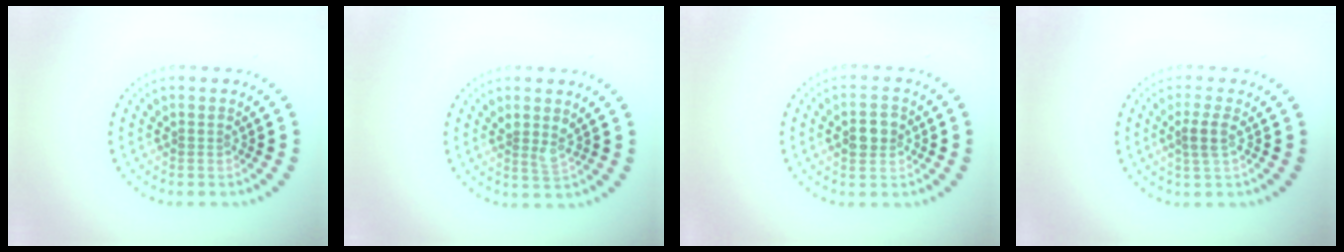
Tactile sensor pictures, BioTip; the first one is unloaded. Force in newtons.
{"total": 1.6, "press": 1.3, "slide": 1.0}
{"total": 2.8, "press": 2.8, "slide": 0.1}
{"total": 1.8, "press": 1.4, "slide": 1.1}